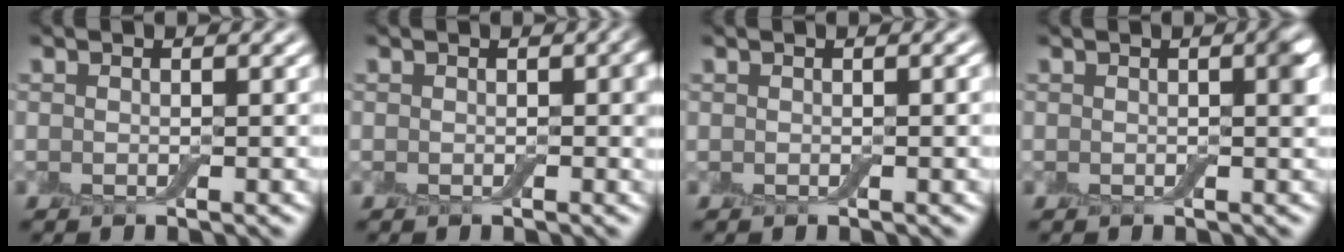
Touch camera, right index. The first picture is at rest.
{"total": 1.4, "force": [0.0, 0.9, 1.2], "torque": [-0.014, 0.000, -0.002]}
{"total": 0.6, "force": [0.0, 0.2, 0.5], "torque": [-0.006, 0.000, 0.000]}
{"total": 1.3, "force": [0.0, 0.4, 1.2], "torque": [-0.013, 0.001, 0.001]}